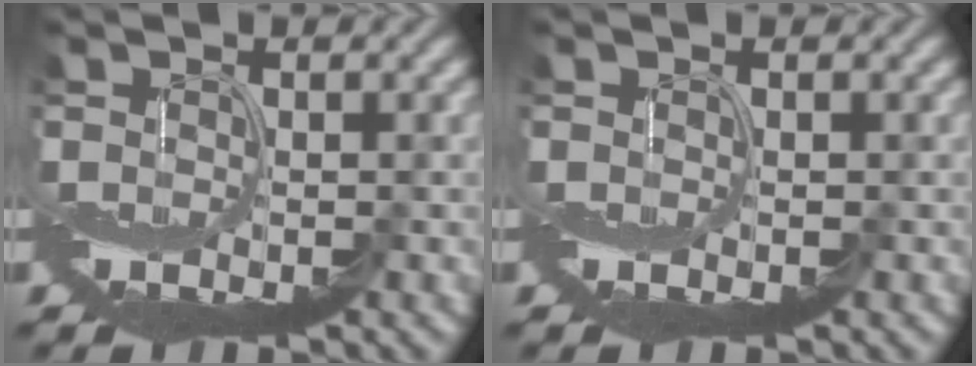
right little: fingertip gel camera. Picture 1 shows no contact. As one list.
[{"total": 0.0}]